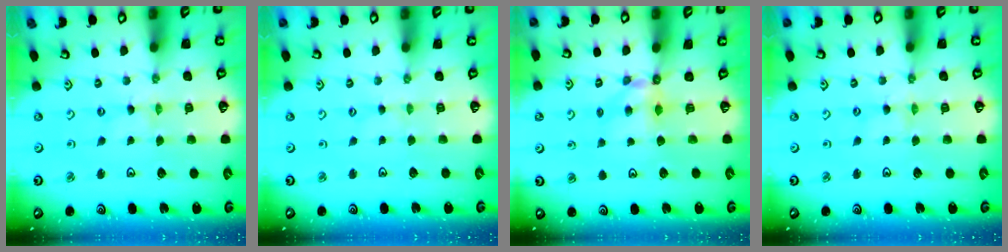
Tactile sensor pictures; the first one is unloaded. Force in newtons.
{"total": 0.0}
{"total": 6.5, "press": 6.5, "slide": 0.1}
{"total": 1.4, "press": 1.4, "slide": 0.2}